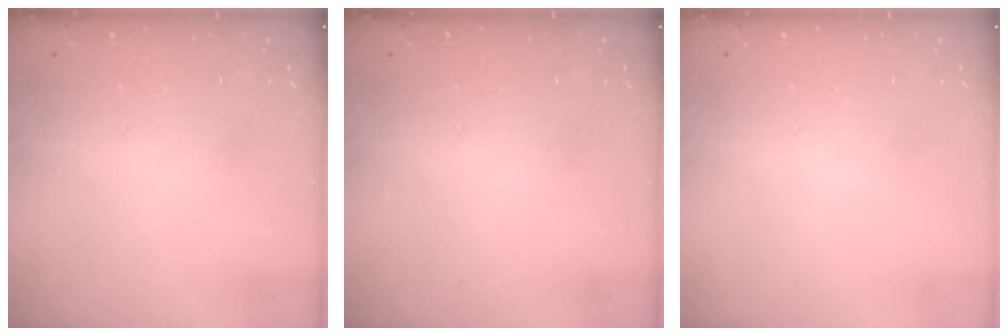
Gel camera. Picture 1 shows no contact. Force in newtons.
{"total": 0.0}
{"total": 0.0}